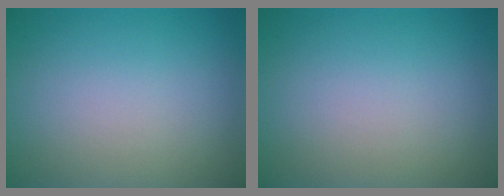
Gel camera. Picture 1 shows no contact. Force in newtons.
{"total": 0.0}